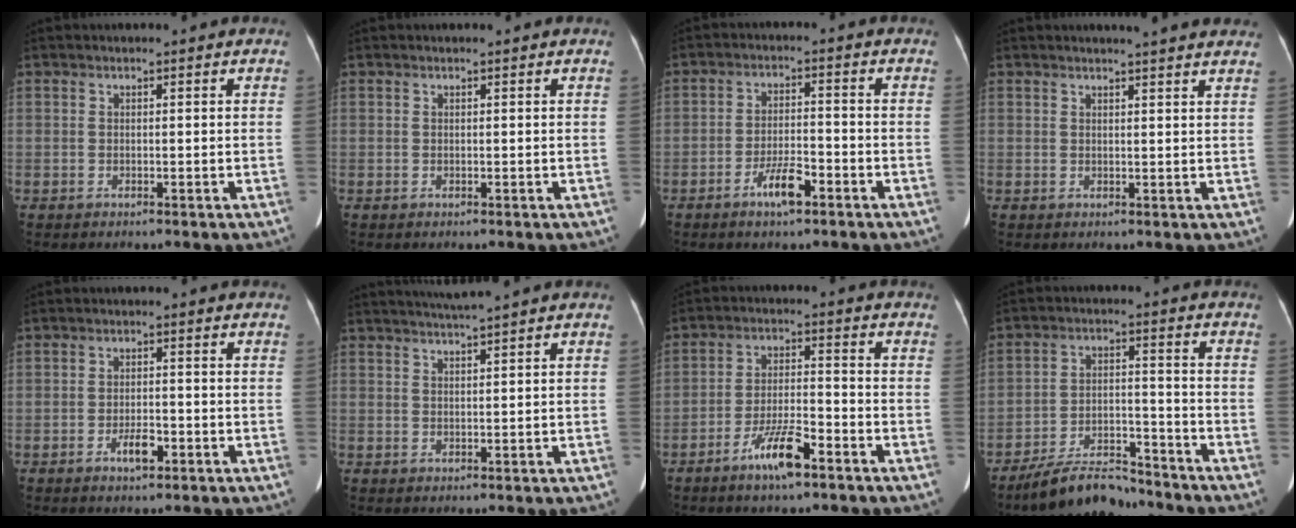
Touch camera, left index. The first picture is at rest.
{"total": 0.0}
{"total": 5.1, "force": [-3.3, 1.1, 3.7], "torque": [-0.074, -0.002, -0.056]}
{"total": 9.0, "force": [8.2, 0.4, 3.8], "torque": [-0.044, 0.009, 0.078]}
{"total": 3.1, "force": [-1.9, 1.0, 2.3], "torque": [-0.044, 0.000, -0.029]}
{"total": 3.1, "force": [2.7, -1.1, 1.2], "torque": [-0.019, 0.006, 0.051]}
{"total": 7.5, "force": [-5.0, 1.2, 5.5], "torque": [-0.111, -0.005, -0.087]}
{"total": 9.3, "force": [-8.6, 2.1, 2.9], "torque": [-0.059, -0.001, -0.148]}